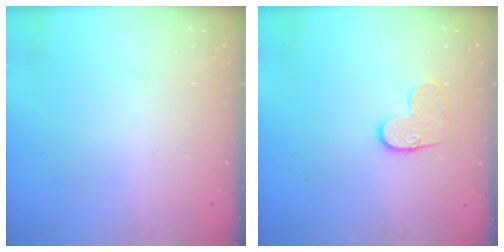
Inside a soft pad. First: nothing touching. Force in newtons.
{"total": 8.4, "press": 8.4, "slide": 0.3}